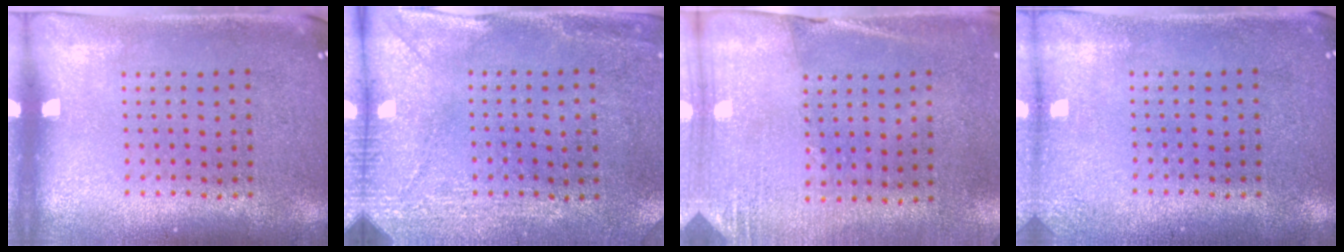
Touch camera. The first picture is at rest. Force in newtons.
{"total": 2.9, "press": 2.3, "slide": 1.8}
{"total": 2.7, "press": 2.4, "slide": 1.2}
{"total": 1.4, "press": 1.4, "slide": 0.1}